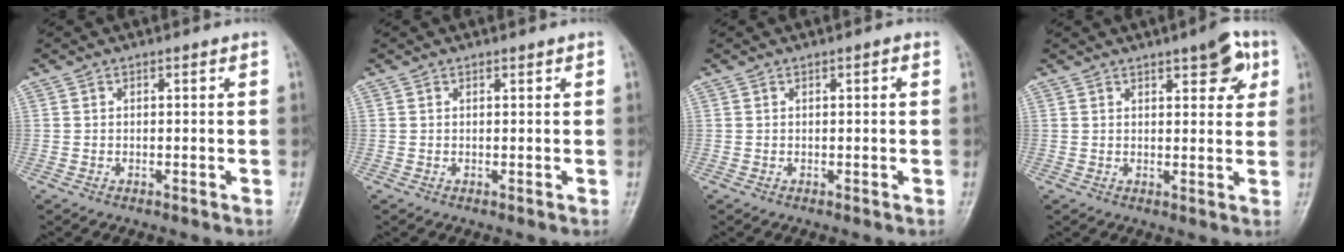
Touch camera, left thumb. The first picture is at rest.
{"total": 0.5, "force": [0.4, 0.3, 0.2], "torque": [0.002, -0.002, 0.004]}
{"total": 0.8, "force": [0.3, 0.4, 0.7], "torque": [-0.005, 0.001, 0.003]}
{"total": 7.2, "force": [3.5, 2.8, 5.6], "torque": [-0.046, -0.010, 0.040]}